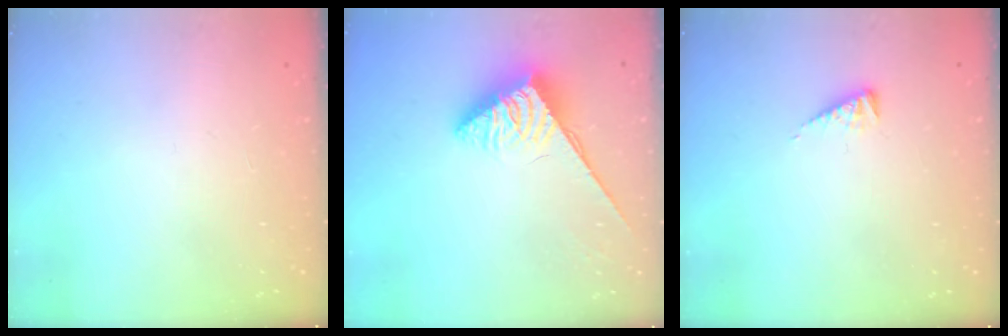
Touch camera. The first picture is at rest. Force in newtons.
{"total": 3.7, "press": 3.6, "slide": 0.7}
{"total": 4.2, "press": 4.2, "slide": 0.6}